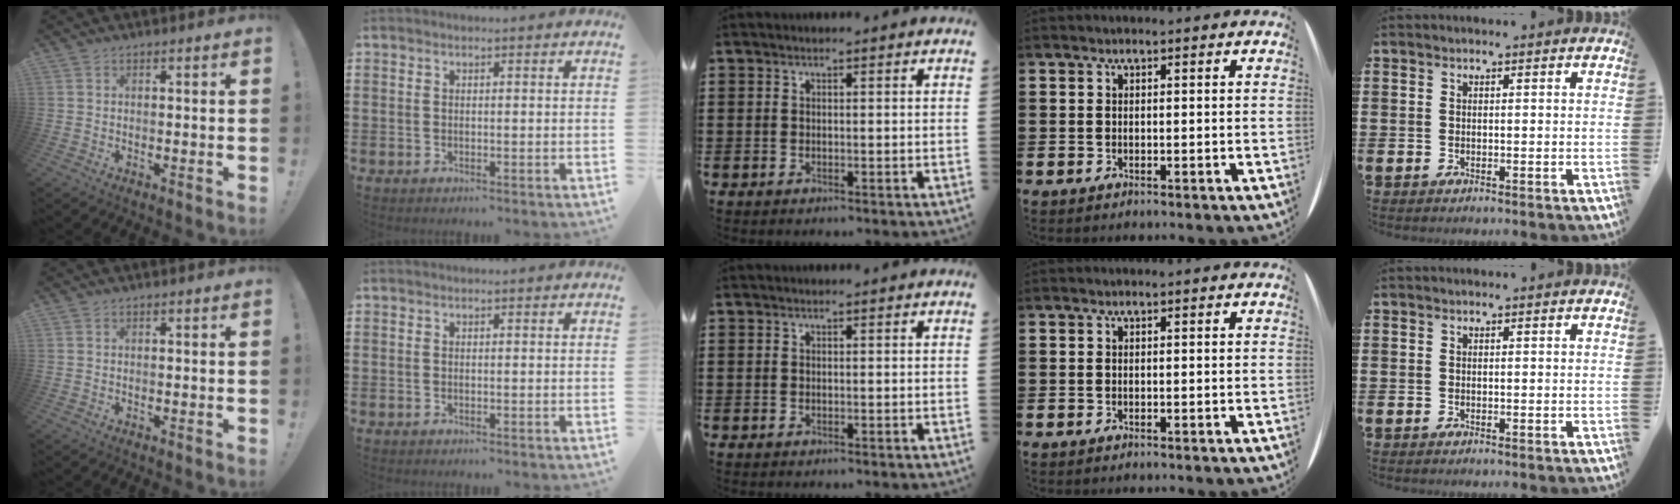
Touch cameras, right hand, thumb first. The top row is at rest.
{}